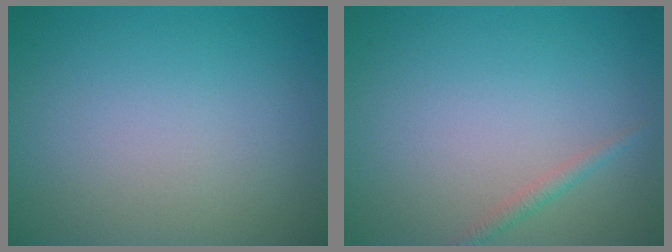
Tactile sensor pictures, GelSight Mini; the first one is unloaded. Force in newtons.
{"total": 1.0, "press": 1.0, "slide": 0.0}